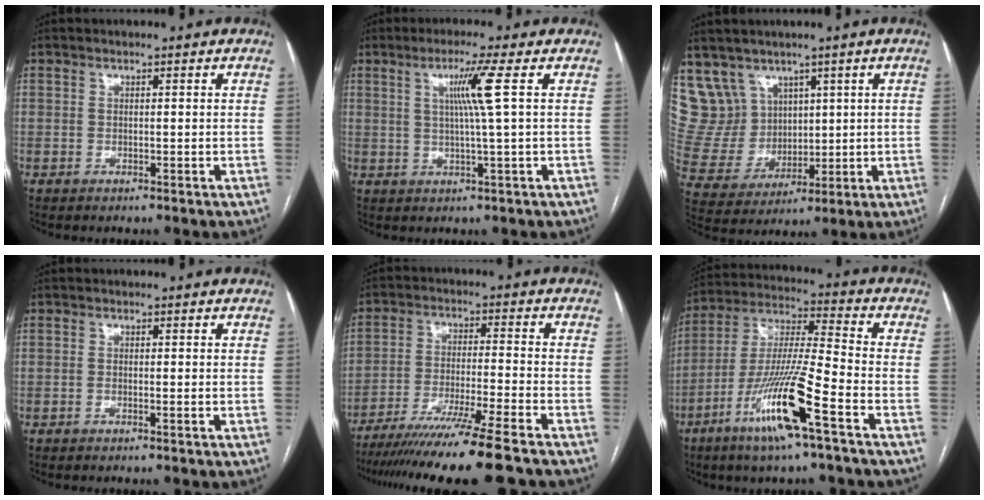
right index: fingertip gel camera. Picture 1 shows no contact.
{"total": 5.8, "force": [1.5, -1.7, 5.4], "torque": [-0.103, 0.000, 0.030]}
{"total": 9.7, "force": [6.2, 7.5, 0.9], "torque": [-0.034, 0.043, 0.143]}
{"total": 0.8, "force": [-0.3, 0.1, 0.7], "torque": [-0.011, -0.001, -0.004]}
{"total": 16.7, "force": [-13.9, -1.6, 9.2], "torque": [-0.157, -0.047, -0.225]}
{"total": 15.4, "force": [-7.6, 0.1, 13.4], "torque": [-0.272, -0.020, -0.144]}